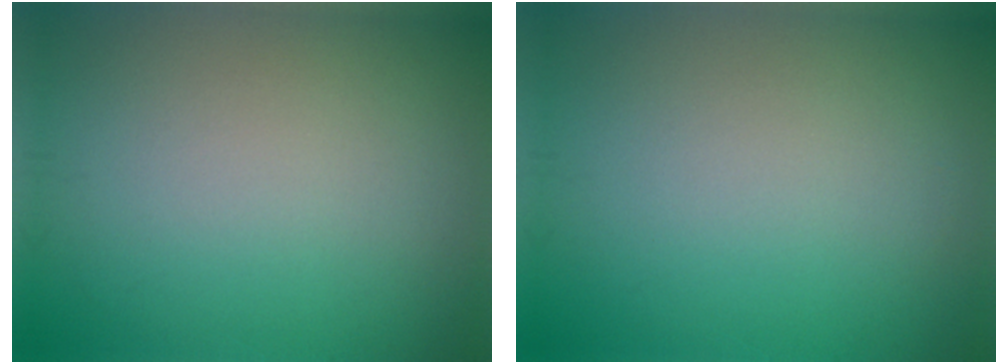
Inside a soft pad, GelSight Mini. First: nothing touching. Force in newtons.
{"total": 0.0}